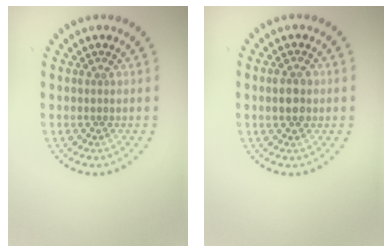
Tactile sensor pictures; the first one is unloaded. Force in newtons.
{"total": 2.5, "press": 2.5, "slide": 0.1}